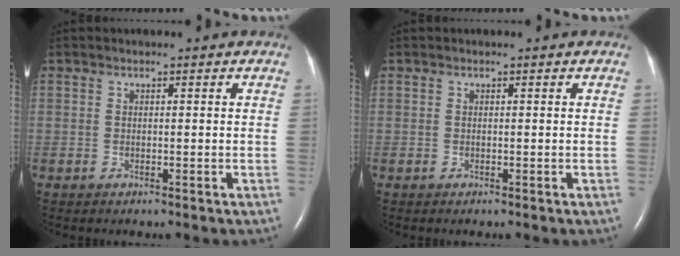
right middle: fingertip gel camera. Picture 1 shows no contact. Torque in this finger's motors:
{"motor_torque": [-0.06, 0.11, 0.00, 0.00]}